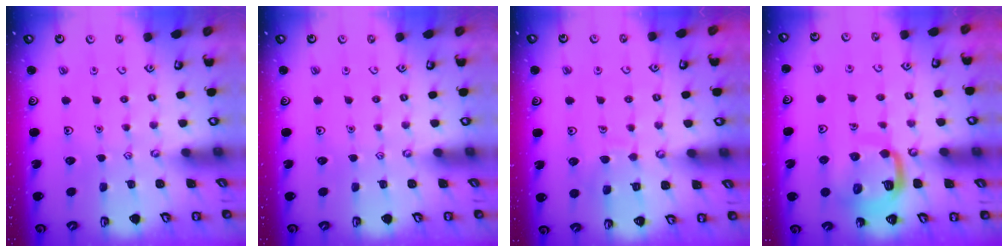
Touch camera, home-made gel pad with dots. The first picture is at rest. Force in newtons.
{"total": 0.0}
{"total": 8.0, "press": 8.0, "slide": 0.8}
{"total": 11.5, "press": 11.5, "slide": 1.1}